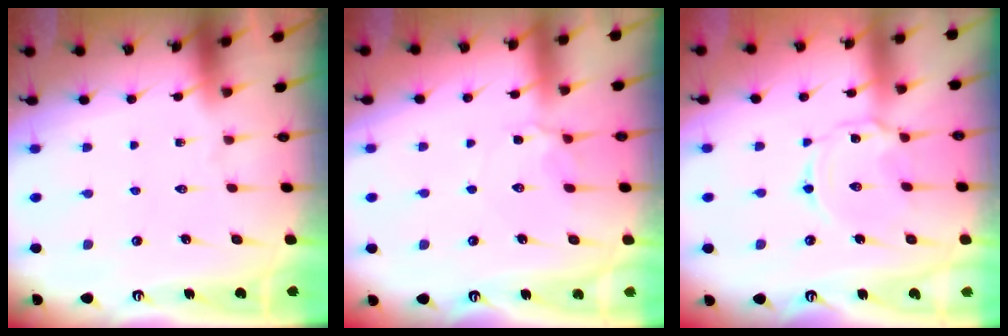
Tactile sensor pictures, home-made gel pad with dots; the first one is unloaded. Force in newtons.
{"total": 5.4, "press": 5.3, "slide": 0.8}
{"total": 3.2, "press": 3.2, "slide": 0.3}